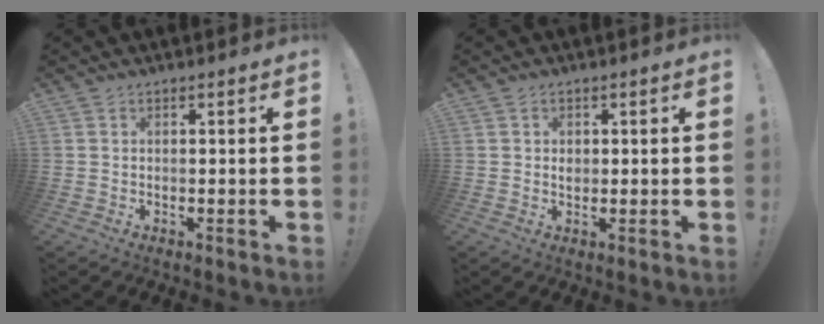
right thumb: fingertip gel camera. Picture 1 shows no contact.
{"total": 1.4, "force": [0.0, 1.2, 0.7], "torque": [-0.005, -0.001, -0.003]}